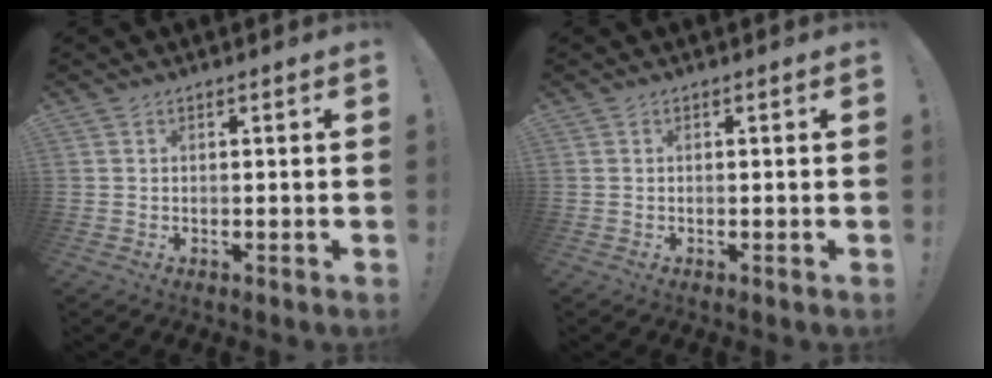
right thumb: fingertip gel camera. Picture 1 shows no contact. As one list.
[{"total": 0.0}]